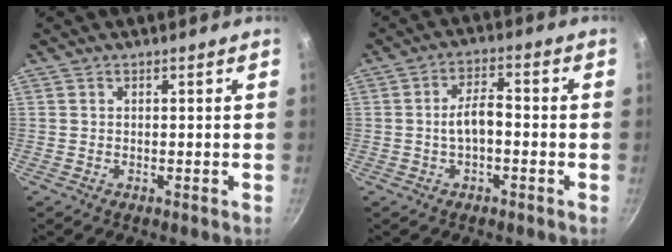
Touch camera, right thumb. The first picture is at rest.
{"total": 5.5, "force": [-0.8, 2.7, 4.7], "torque": [-0.083, 0.023, -0.020]}